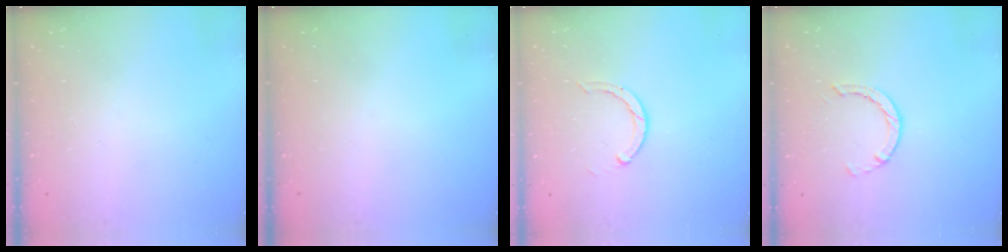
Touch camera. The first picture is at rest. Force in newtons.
{"total": 0.0}
{"total": 2.2, "press": 2.2, "slide": 0.3}
{"total": 2.5, "press": 2.4, "slide": 0.4}